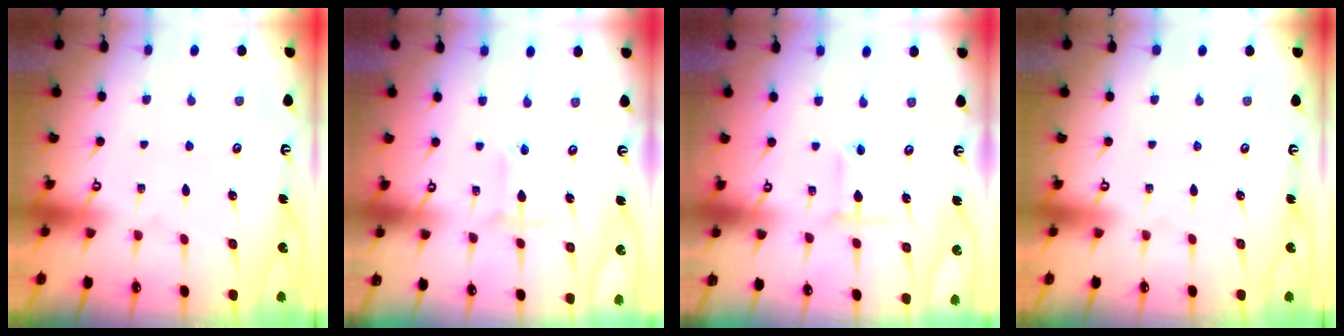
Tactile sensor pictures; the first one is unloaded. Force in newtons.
{"total": 2.6, "press": 2.6, "slide": 0.5}
{"total": 3.2, "press": 3.1, "slide": 0.7}
{"total": 0.0}